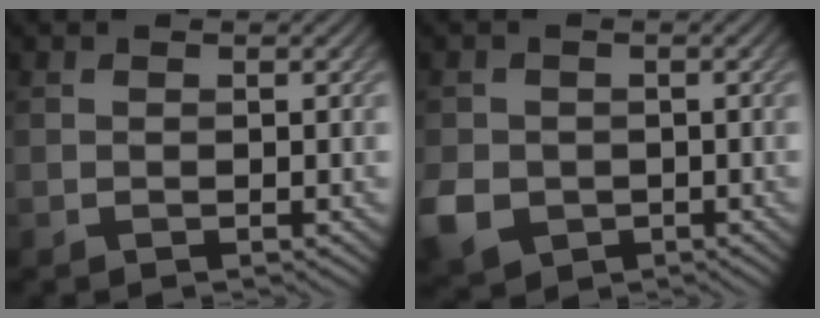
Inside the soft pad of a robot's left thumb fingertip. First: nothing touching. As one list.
[{"total": 5.4, "force": [-1.6, 4.5, 2.5], "torque": [-0.073, -0.019, -0.037]}]